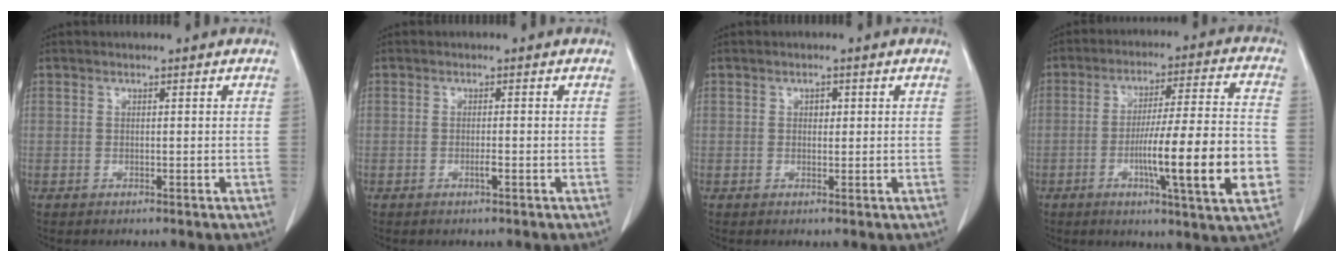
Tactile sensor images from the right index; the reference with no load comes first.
{"total": 1.0, "force": [-0.4, 0.0, 0.9], "torque": [-0.021, -0.001, -0.007]}
{"total": 1.2, "force": [0.3, 0.8, 0.8], "torque": [-0.009, 0.000, 0.003]}
{"total": 16.8, "force": [-4.4, 0.4, 16.2], "torque": [-0.239, -0.004, -0.068]}